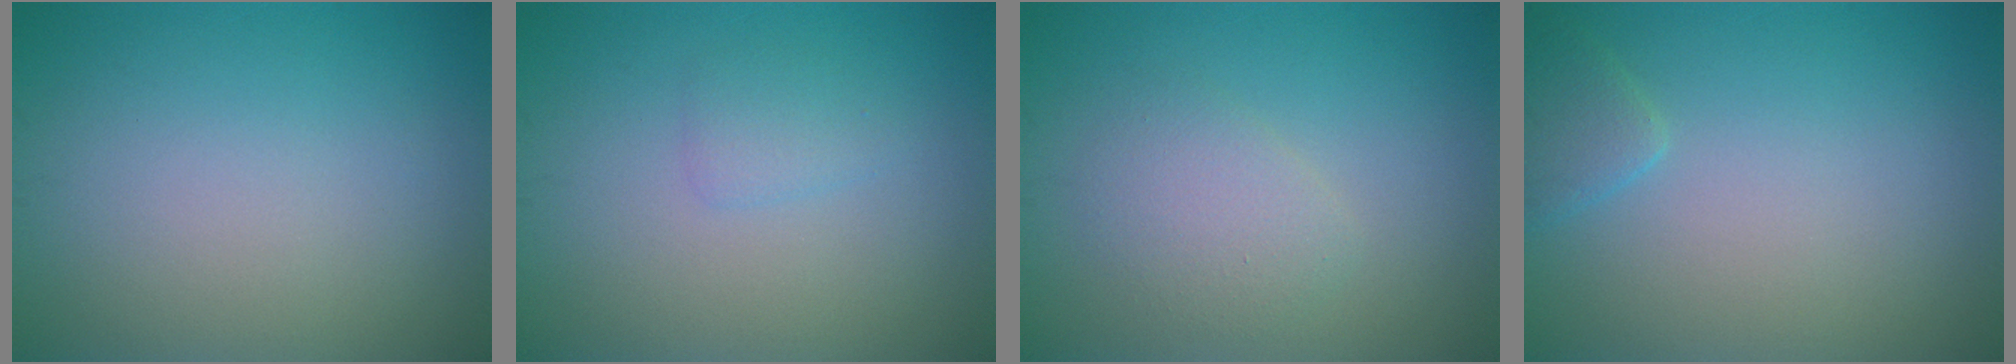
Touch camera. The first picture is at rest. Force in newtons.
{"total": 1.2, "press": 1.2, "slide": 0.1}
{"total": 2.4, "press": 2.4, "slide": 0.1}
{"total": 1.7, "press": 1.7, "slide": 0.2}